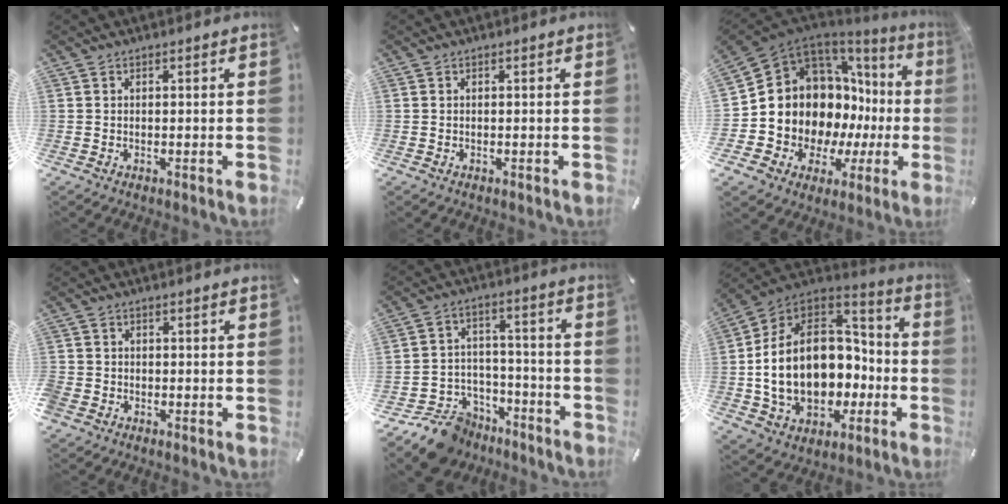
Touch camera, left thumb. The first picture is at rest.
{"total": 0.0}
{"total": 13.3, "force": [2.3, 11.1, 7.1], "torque": [-0.115, -0.066, 0.059]}
{"total": 2.2, "force": [-1.3, 1.7, 0.6], "torque": [-0.005, 0.008, -0.026]}
{"total": 11.5, "force": [-8.6, 7.1, 2.6], "torque": [-0.042, 0.056, -0.153]}
{"total": 22.7, "force": [-2.6, 16.5, 15.4], "torque": [-0.299, -0.003, -0.033]}